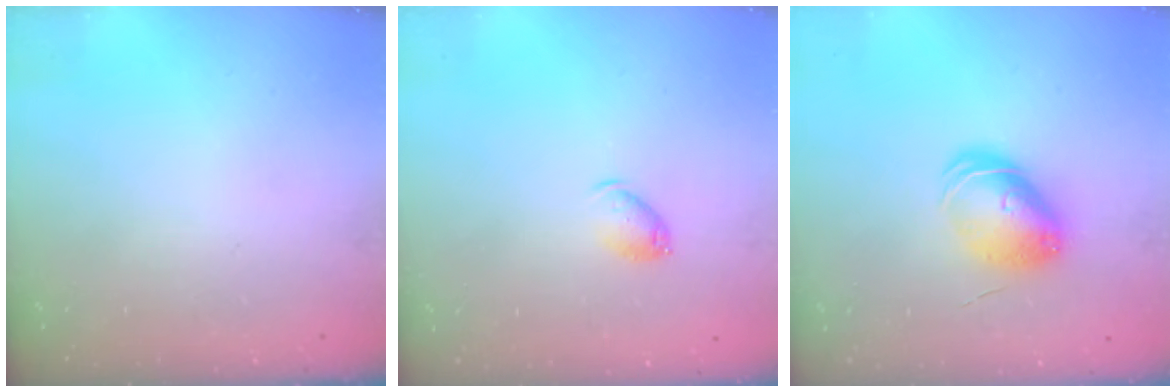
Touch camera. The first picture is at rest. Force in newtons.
{"total": 5.9, "press": 5.8, "slide": 0.9}
{"total": 9.0, "press": 9.0, "slide": 0.3}